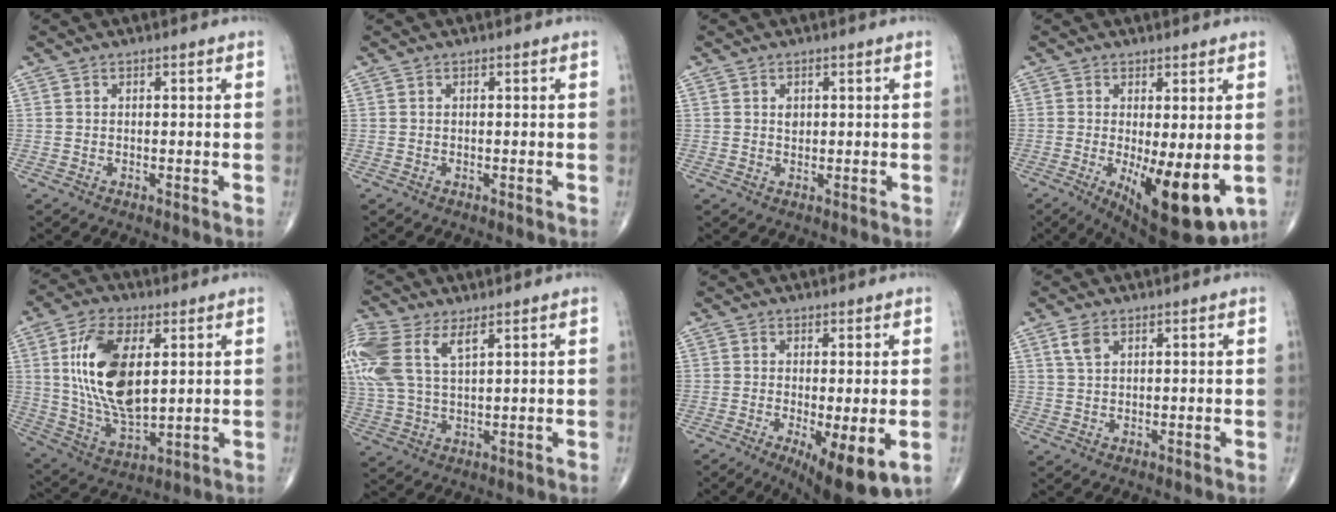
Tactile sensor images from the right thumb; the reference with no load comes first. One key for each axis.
{"total": 0.0}
{"total": 1.4, "fx": 0.4, "fy": 1.0, "fz": 0.8, "tx": -0.009, "ty": -0.003, "tz": 0.009}
{"total": 13.5, "fx": -2.9, "fy": 4.7, "fz": 12.3, "tx": -0.173, "ty": -0.030, "tz": -0.027}
{"total": 17.6, "fx": 3.8, "fy": 8.8, "fz": 14.8, "tx": -0.274, "ty": -0.017, "tz": 0.079}
{"total": 15.1, "fx": 6.6, "fy": 7.3, "fz": 11.4, "tx": -0.289, "ty": 0.009, "tz": 0.135}
{"total": 11.2, "fx": -3.7, "fy": 3.3, "fz": 10.0, "tx": -0.147, "ty": -0.023, "tz": -0.049}
{"total": 2.8, "fx": 1.5, "fy": 1.5, "fz": 1.8, "tx": -0.037, "ty": 0.002, "tz": 0.035}